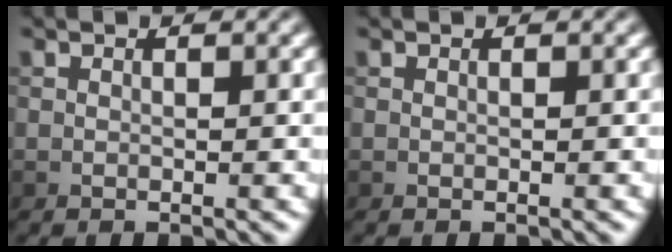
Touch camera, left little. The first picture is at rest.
{"total": 0.0}